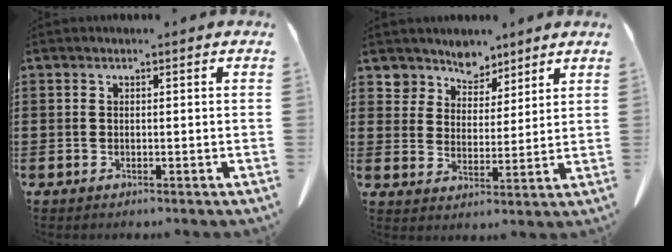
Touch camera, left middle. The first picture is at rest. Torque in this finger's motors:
{"motor_torque": [2.14, 0.00, 0.07, 0.01]}